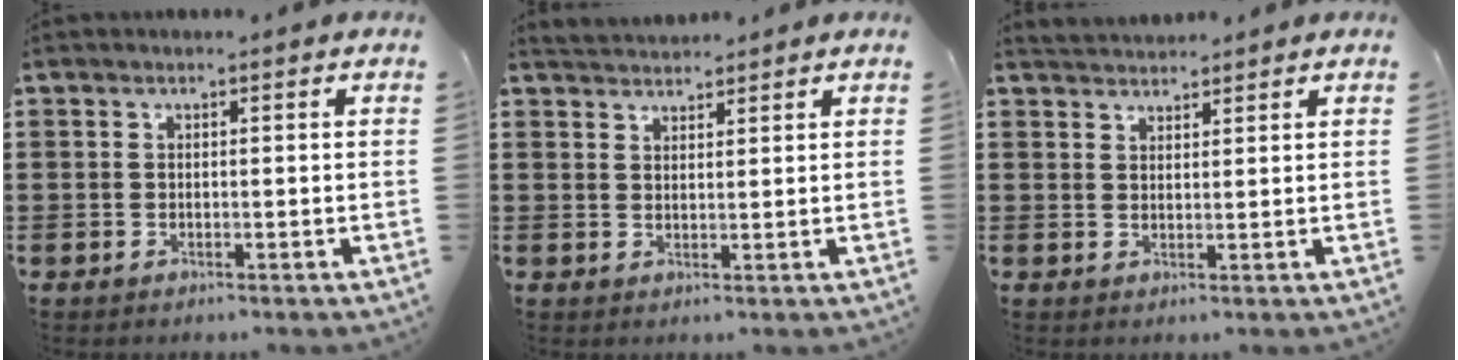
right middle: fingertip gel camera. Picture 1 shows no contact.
{"total": 2.4, "force": [2.4, 0.3, -0.3], "torque": [-0.001, 0.000, 0.047]}
{"total": 2.3, "force": [2.2, 0.3, -0.2], "torque": [-0.002, 0.002, 0.044]}